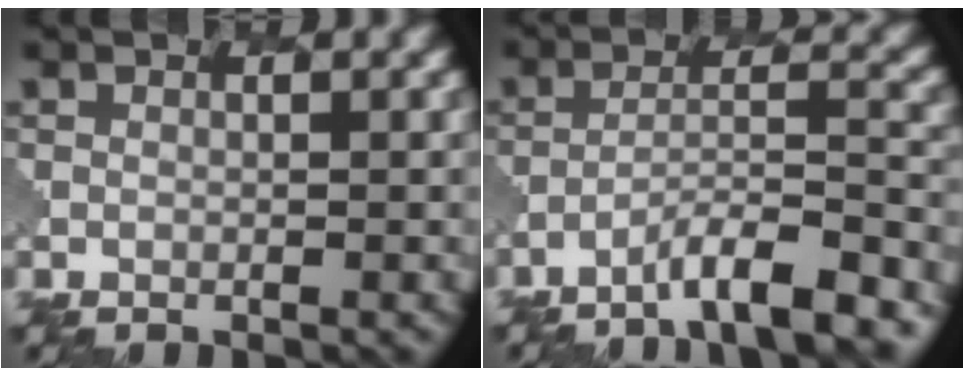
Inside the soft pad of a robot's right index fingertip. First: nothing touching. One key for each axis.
{"total": 6.9, "fx": -5.3, "fy": 0.9, "fz": 4.4, "tx": -0.059, "ty": 0.011, "tz": -0.087}